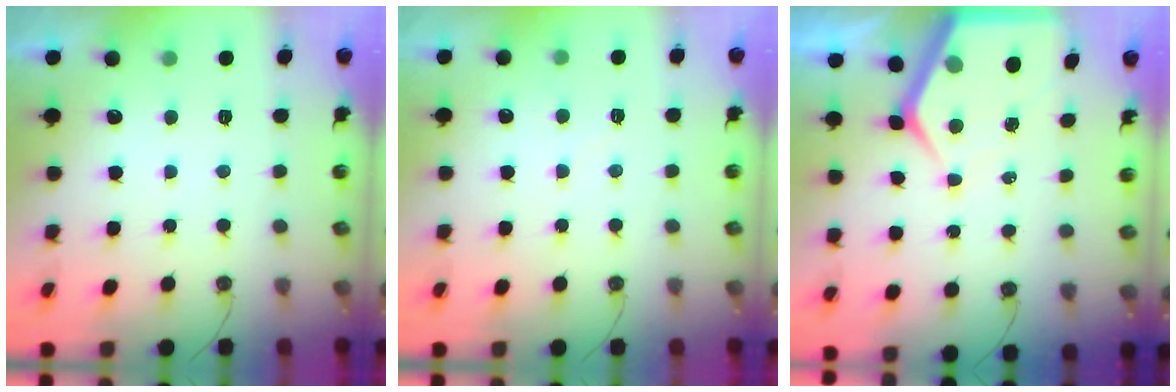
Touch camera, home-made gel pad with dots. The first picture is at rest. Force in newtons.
{"total": 4.8, "press": 4.7, "slide": 0.6}
{"total": 8.5, "press": 8.5, "slide": 0.7}